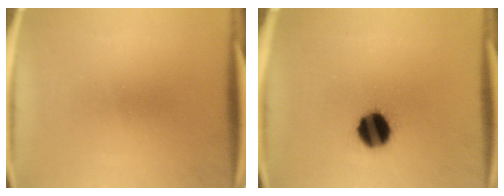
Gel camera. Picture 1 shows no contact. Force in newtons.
{"total": 10.8}